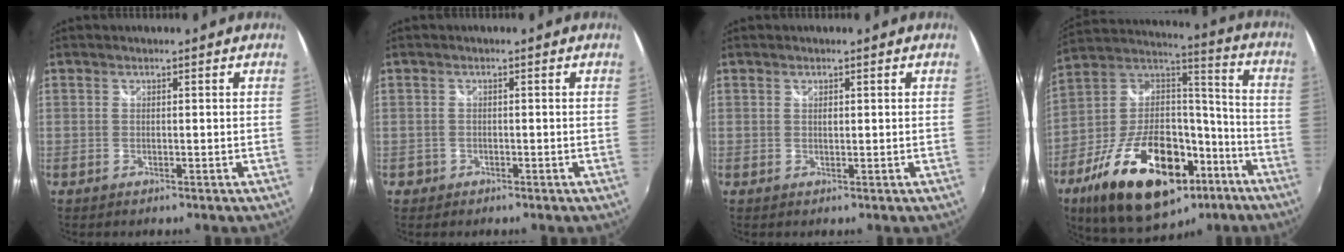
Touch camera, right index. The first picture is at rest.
{"total": 1.7, "force": [-0.8, 1.5, 0.1], "torque": [-0.008, 0.002, -0.011]}
{"total": 0.7, "force": [0.3, 0.5, 0.5], "torque": [-0.007, 0.002, 0.005]}
{"total": 29.4, "force": [-15.3, 15.2, 20.0], "torque": [-0.368, 0.007, -0.235]}